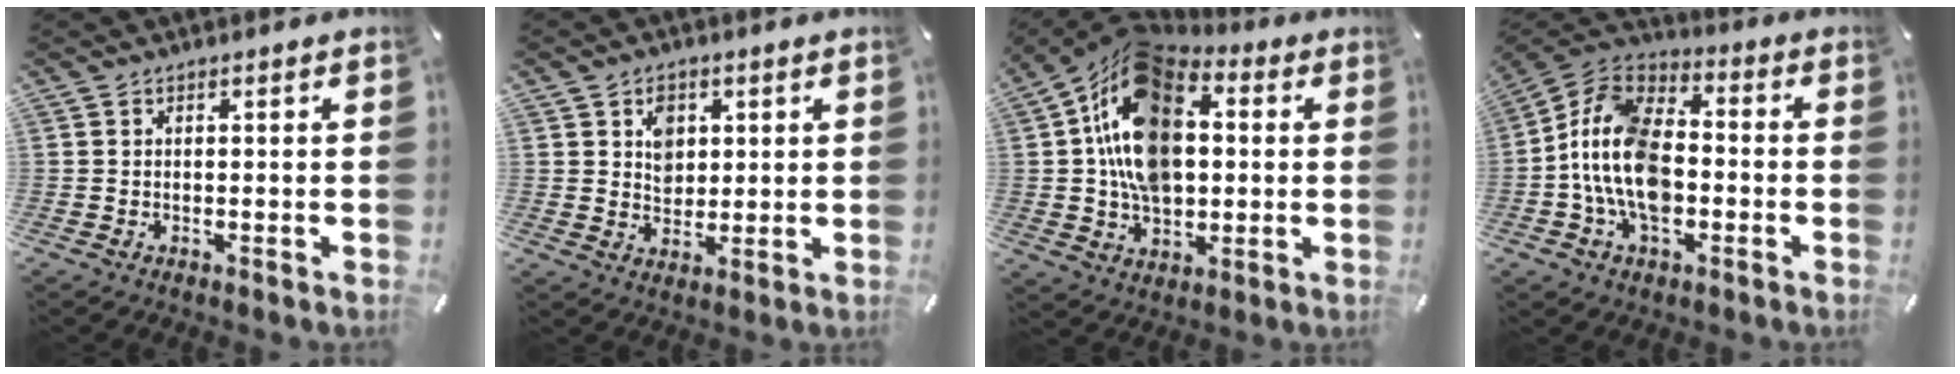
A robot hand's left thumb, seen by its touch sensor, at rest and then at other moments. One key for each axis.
{"total": 5.6, "fx": 1.6, "fy": 4.8, "fz": 2.4, "tx": -0.027, "ty": -0.003, "tz": 0.024}
{"total": 20.1, "fx": 3.3, "fy": 14.3, "fz": 13.7, "tx": -0.249, "ty": -0.005, "tz": 0.056}
{"total": 16.2, "fx": -3.7, "fy": 10.5, "fz": 11.7, "tx": -0.259, "ty": 0.020, "tz": -0.069}